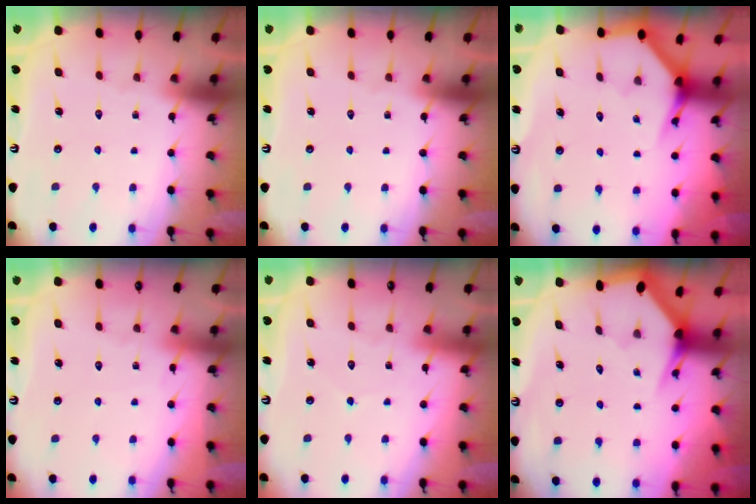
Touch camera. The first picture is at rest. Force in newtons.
{"total": 0.0}
{"total": 4.0, "press": 4.0, "slide": 0.2}
{"total": 3.8, "press": 3.8, "slide": 0.6}
{"total": 2.8, "press": 2.7, "slide": 0.4}
{"total": 3.2, "press": 3.2, "slide": 0.1}